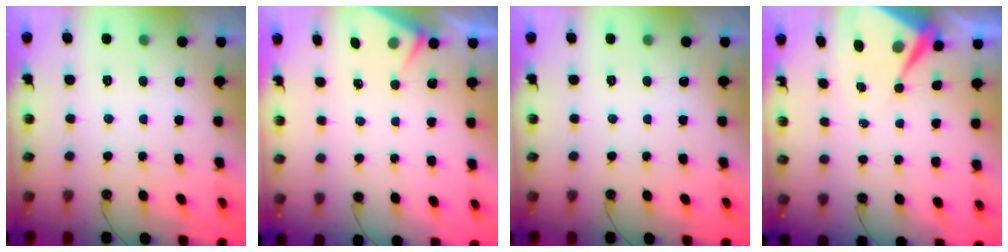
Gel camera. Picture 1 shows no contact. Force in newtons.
{"total": 3.4, "press": 3.3, "slide": 0.6}
{"total": 0.0}
{"total": 7.3, "press": 7.3, "slide": 0.7}